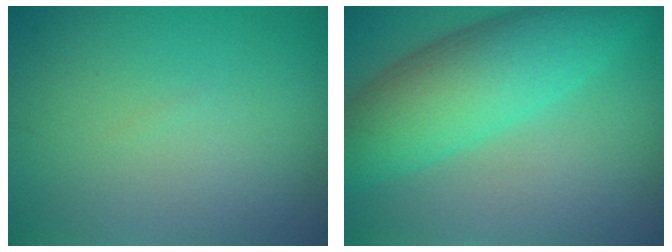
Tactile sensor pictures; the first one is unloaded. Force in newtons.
{"total": 8.0, "press": 8.0, "slide": 0.2}